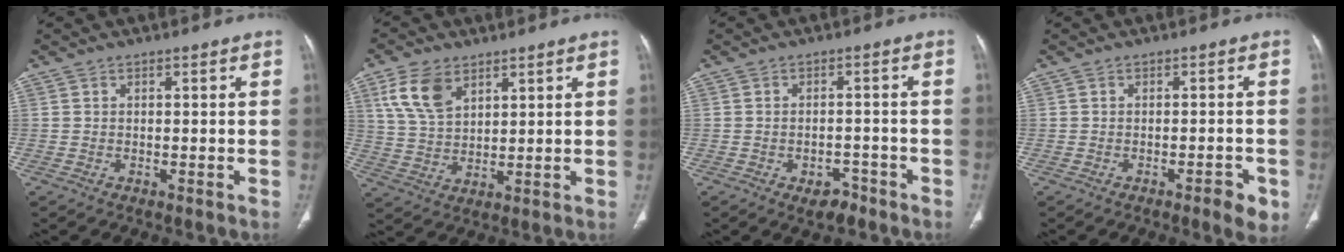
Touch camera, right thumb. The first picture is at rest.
{"total": 9.0, "force": [4.7, 5.4, 5.6], "torque": [-0.098, -0.012, 0.099]}
{"total": 4.3, "force": [-2.7, 2.4, 2.3], "torque": [-0.022, 0.020, -0.033]}
{"total": 4.1, "force": [-2.1, 1.2, 3.3], "torque": [-0.037, 0.007, -0.024]}